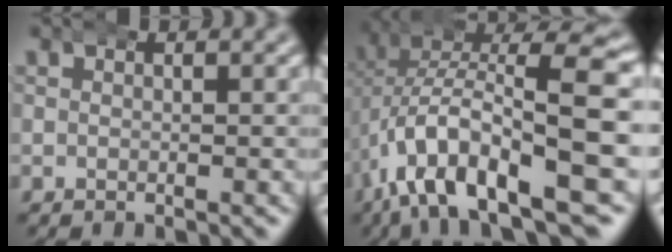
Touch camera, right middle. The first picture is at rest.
{"total": 12.4, "force": [-4.0, 5.8, 10.2], "torque": [-0.179, -0.022, -0.043]}